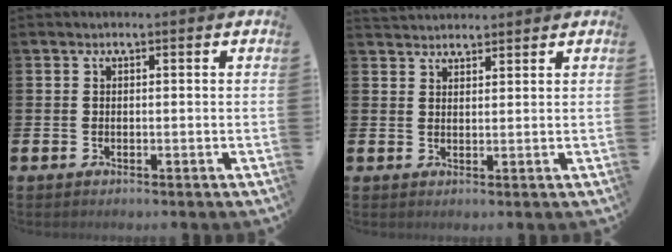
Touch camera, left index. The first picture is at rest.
{"total": 2.6, "force": [2.5, 0.6, -0.1], "torque": [0.007, -0.012, 0.044]}